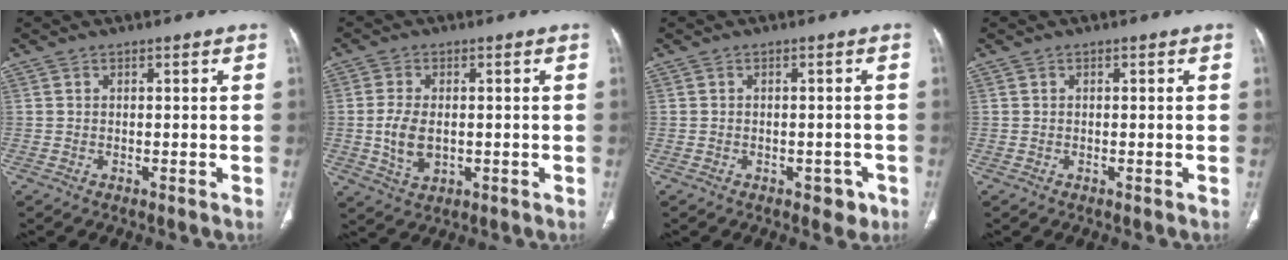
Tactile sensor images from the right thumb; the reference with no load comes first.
{"total": 6.6, "force": [-0.4, 4.1, 5.2], "torque": [-0.102, -0.006, -0.002]}
{"total": 3.0, "force": [-1.5, 2.0, 1.6], "torque": [-0.005, 0.007, -0.015]}
{"total": 0.0}